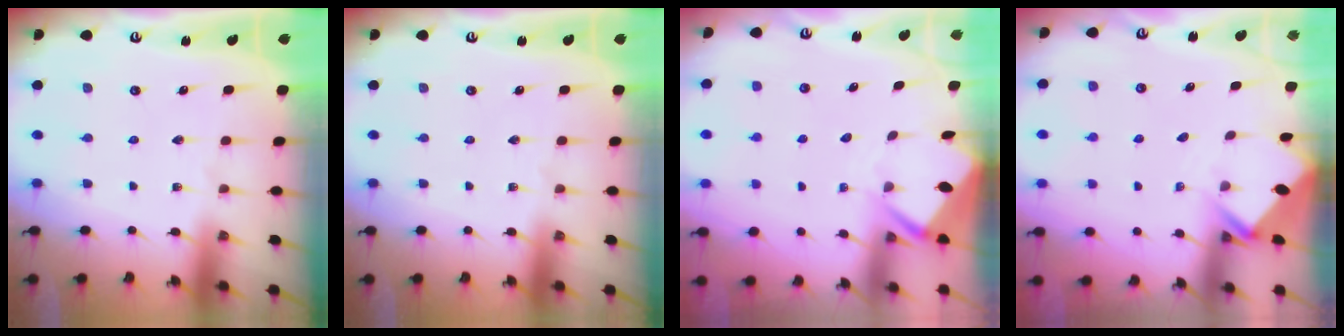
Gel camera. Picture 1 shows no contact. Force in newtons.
{"total": 0.0}
{"total": 3.5, "press": 3.4, "slide": 0.3}
{"total": 2.7, "press": 2.7, "slide": 0.2}